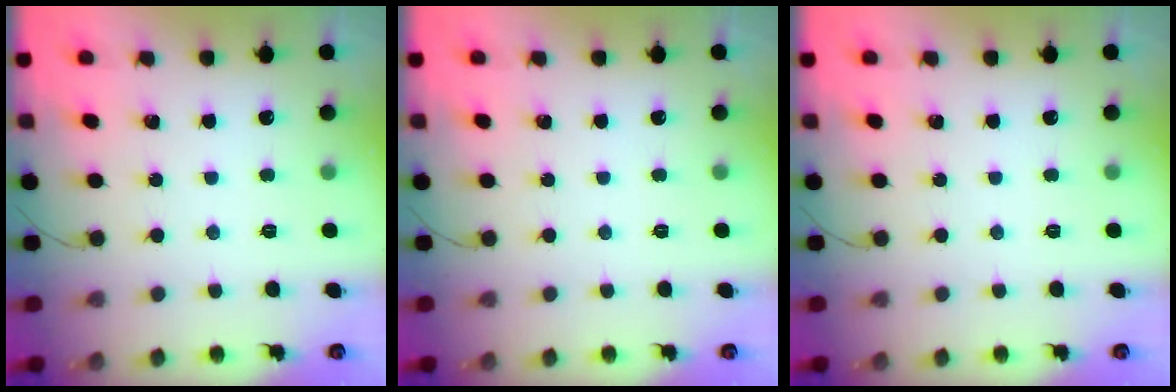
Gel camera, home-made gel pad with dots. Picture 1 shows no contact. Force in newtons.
{"total": 0.0}
{"total": 0.0}